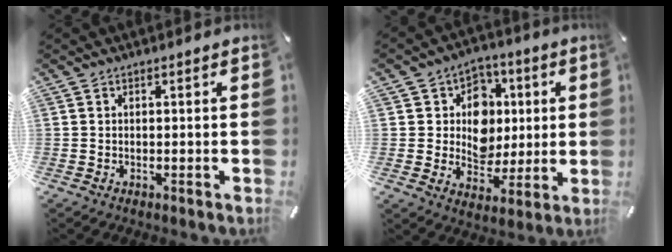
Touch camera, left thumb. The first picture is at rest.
{"total": 11.6, "force": [1.8, 10.5, 4.5], "torque": [-0.062, -0.009, 0.039]}